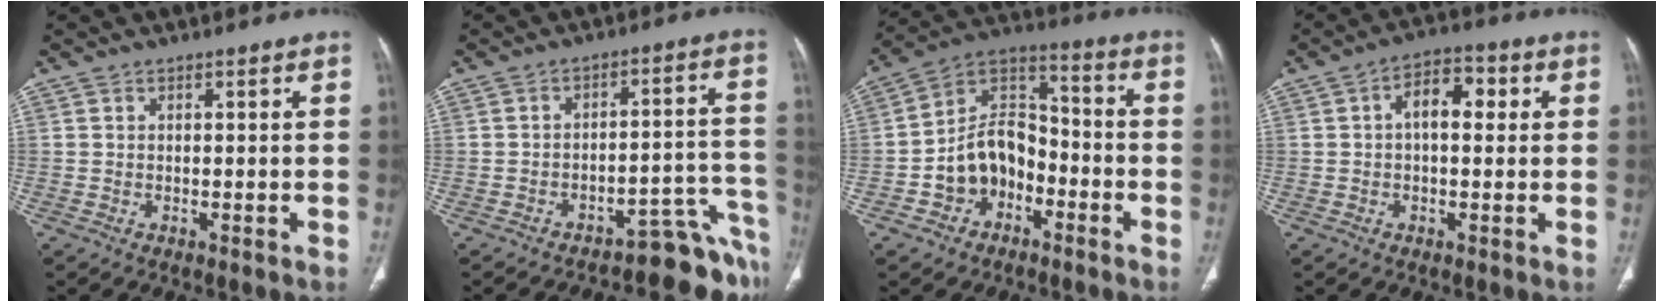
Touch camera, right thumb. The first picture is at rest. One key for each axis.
{"total": 11.3, "fx": -10.5, "fy": 2.6, "fz": 3.1, "tx": 0.009, "ty": 0.109, "tz": -0.140}
{"total": 12.7, "fx": -4.7, "fy": 9.4, "fz": 7.2, "tx": -0.090, "ty": 0.064, "tz": -0.090}
{"total": 7.1, "fx": 1.2, "fy": 3.9, "fz": 5.8, "tx": -0.075, "ty": 0.020, "tz": 0.010}